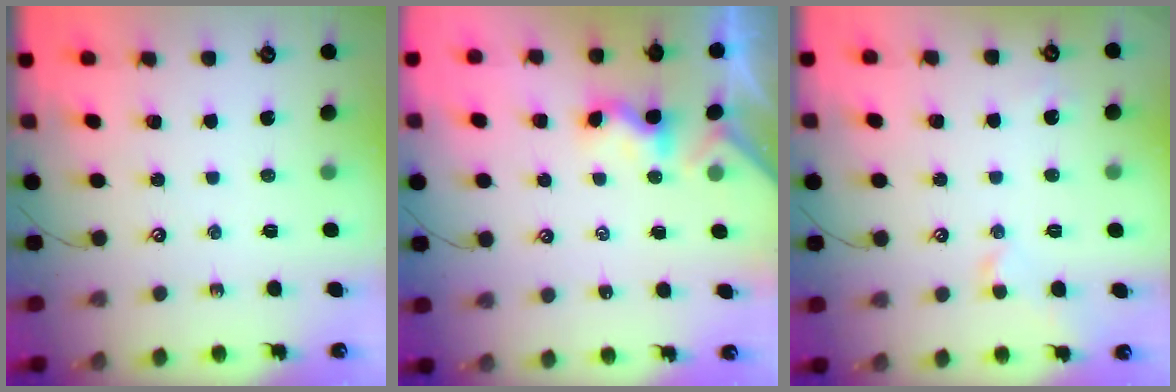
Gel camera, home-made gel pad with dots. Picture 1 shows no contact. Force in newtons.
{"total": 1.4, "press": 1.3, "slide": 0.4}
{"total": 0.5, "press": 0.1, "slide": 0.5}